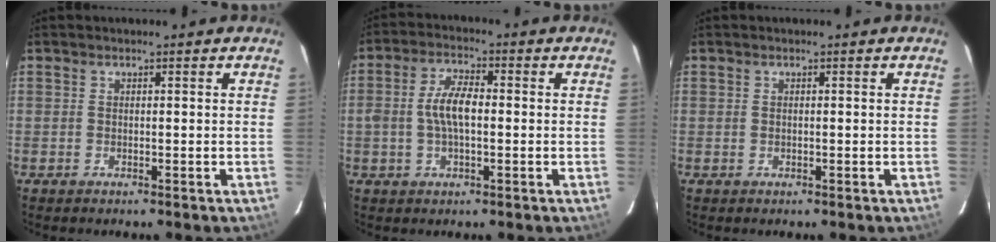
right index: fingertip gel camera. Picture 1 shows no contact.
{"total": 6.2, "force": [-0.4, 2.6, 5.6], "torque": [-0.110, 0.011, -0.008]}
{"total": 0.0}